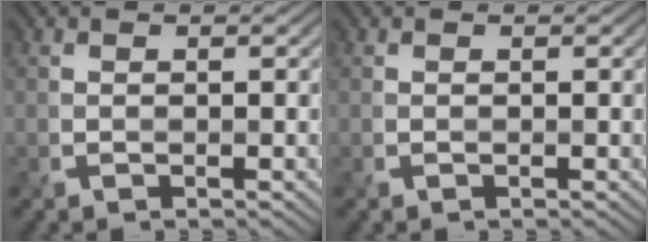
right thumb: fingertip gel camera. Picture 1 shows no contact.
{"total": 0.0}